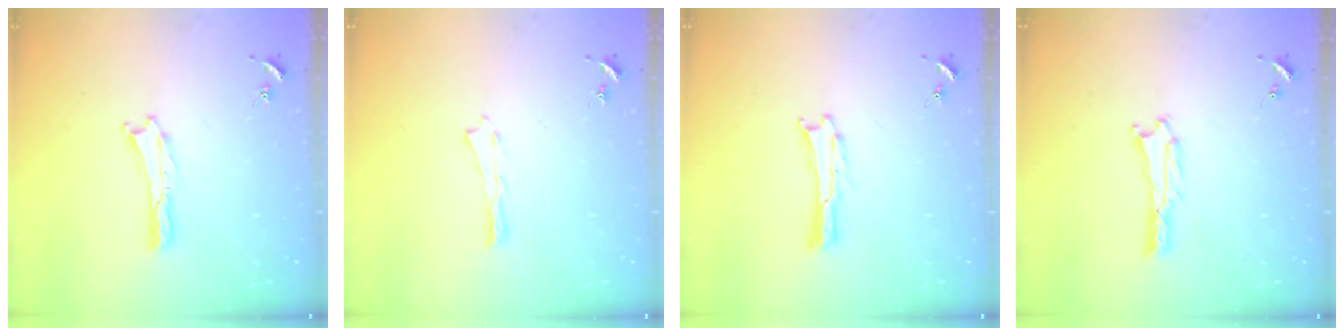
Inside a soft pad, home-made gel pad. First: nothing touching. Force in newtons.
{"total": 0.0}
{"total": 0.0}
{"total": 1.3, "press": 1.3, "slide": 0.3}